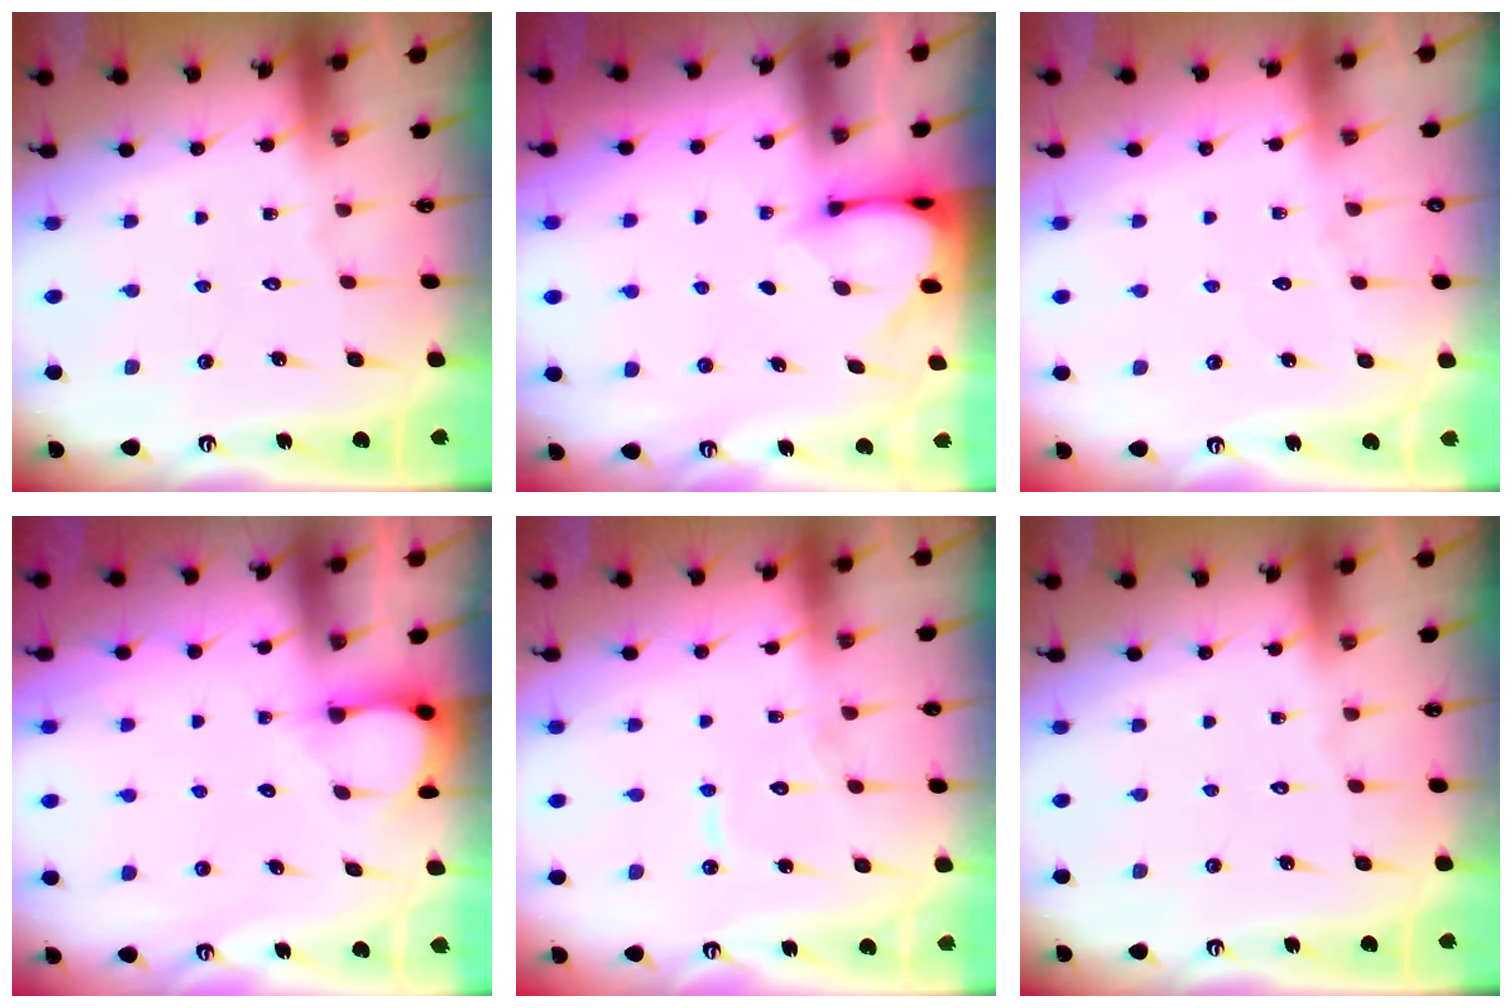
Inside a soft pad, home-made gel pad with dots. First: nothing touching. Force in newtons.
{"total": 2.9, "press": 2.9, "slide": 0.2}
{"total": 2.8, "press": 2.8, "slide": 0.4}
{"total": 3.2, "press": 3.2, "slide": 0.3}
{"total": 6.3, "press": 6.2, "slide": 0.6}
{"total": 0.0}